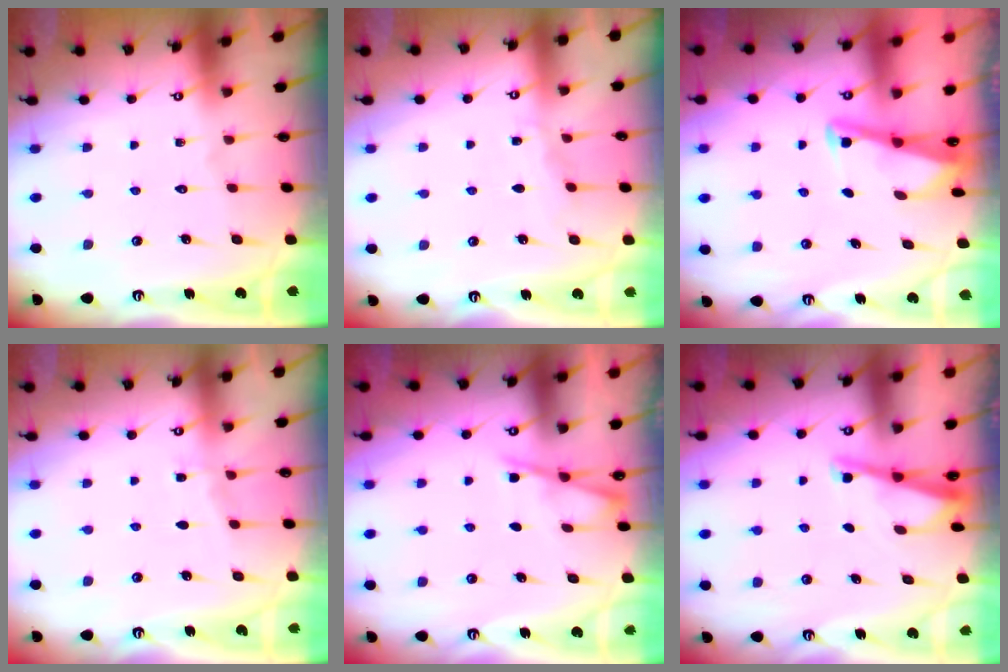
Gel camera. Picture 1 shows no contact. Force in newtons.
{"total": 4.0, "press": 3.9, "slide": 0.5}
{"total": 2.8, "press": 2.7, "slide": 0.4}
{"total": 4.1, "press": 4.1, "slide": 0.5}
{"total": 4.4, "press": 4.4, "slide": 0.5}
{"total": 3.5, "press": 3.4, "slide": 0.4}